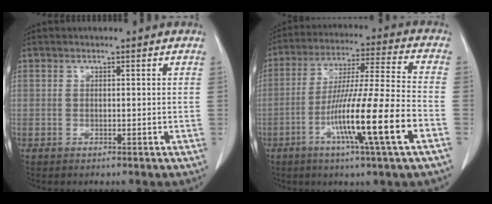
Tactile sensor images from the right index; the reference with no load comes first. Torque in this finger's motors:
{"motor_torque": [1.70, -0.44, 0.77, 0.21]}